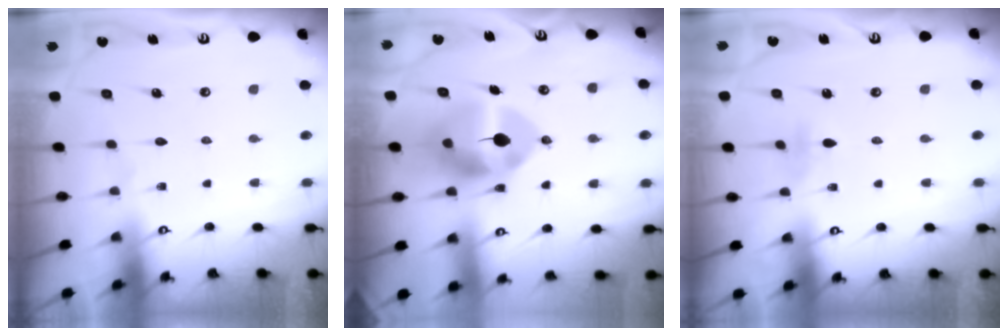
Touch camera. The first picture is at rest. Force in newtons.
{"total": 12.0, "press": 11.8, "slide": 1.9}
{"total": 3.7, "press": 3.6, "slide": 0.8}